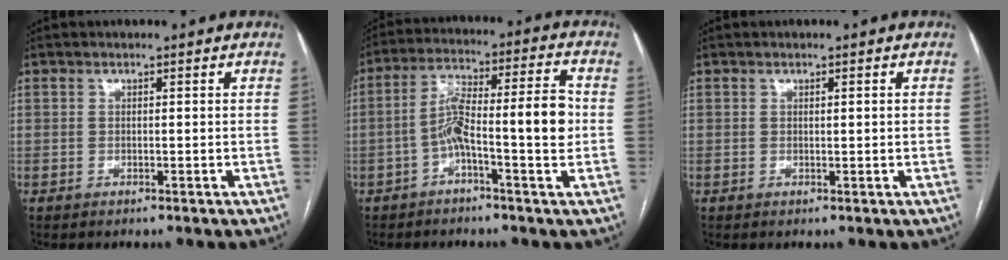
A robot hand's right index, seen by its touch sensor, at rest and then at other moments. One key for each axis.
{"total": 10.6, "fx": -1.9, "fy": 0.9, "fz": 10.4, "tx": -0.175, "ty": 0.038, "tz": -0.033}
{"total": 0.9, "fx": 0.1, "fy": 0.0, "fz": 0.9, "tx": -0.018, "ty": 0.002, "tz": 0.003}